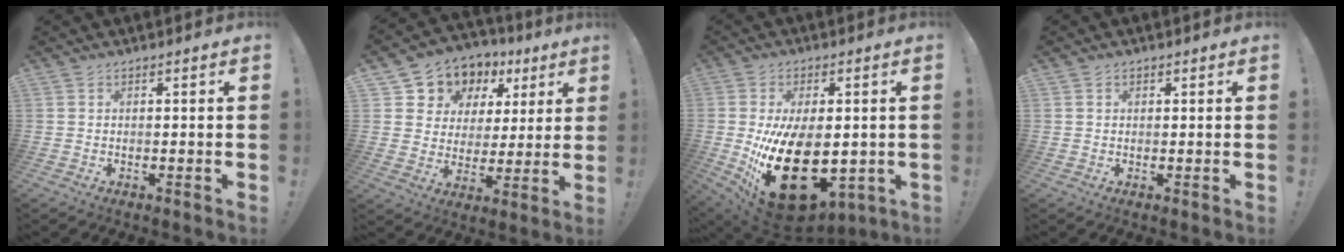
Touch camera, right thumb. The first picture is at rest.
{"total": 8.3, "force": [3.4, 7.3, 2.1], "torque": [-0.031, -0.032, 0.069]}
{"total": 25.0, "force": [-3.9, 14.1, 20.2], "torque": [-0.363, 0.004, -0.041]}
{"total": 0.8, "force": [0.4, 0.7, 0.1], "torque": [0.003, 0.000, 0.006]}